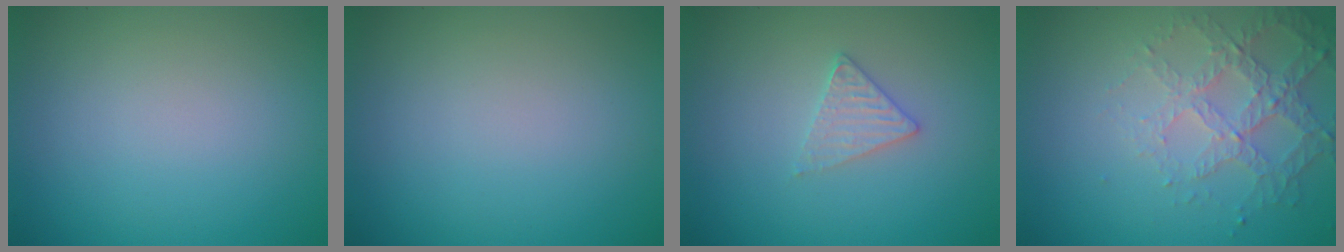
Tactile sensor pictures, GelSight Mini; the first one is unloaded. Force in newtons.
{"total": 0.0}
{"total": 1.8, "press": 1.8, "slide": 0.3}
{"total": 4.3, "press": 3.2, "slide": 2.9}